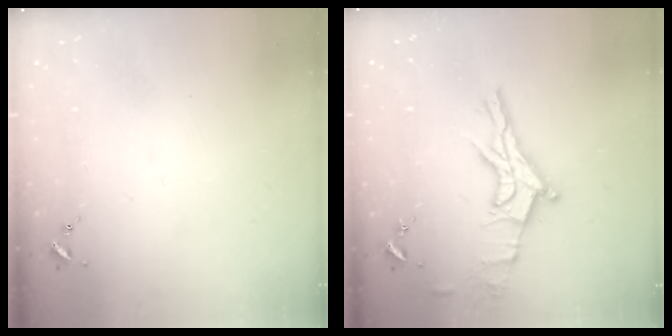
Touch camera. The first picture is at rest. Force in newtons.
{"total": 12.6, "press": 12.5, "slide": 1.3}